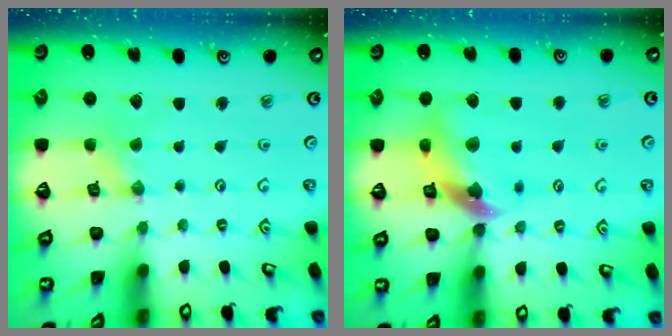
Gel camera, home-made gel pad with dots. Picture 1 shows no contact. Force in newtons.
{"total": 11.0, "press": 10.9, "slide": 1.5}